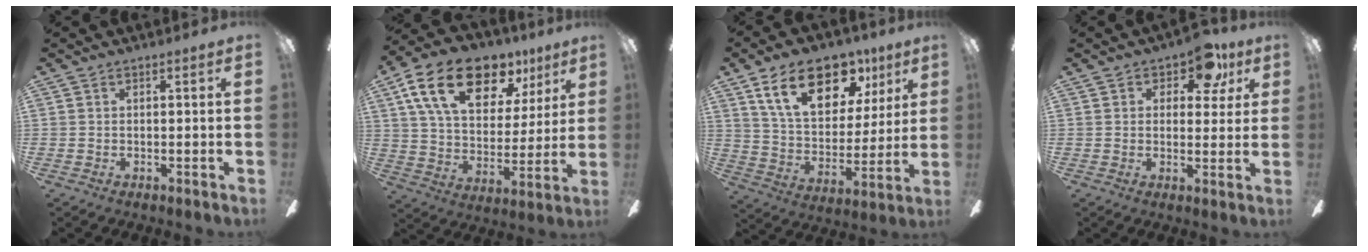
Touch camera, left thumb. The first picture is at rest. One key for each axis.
{"total": 21.3, "fx": 11.9, "fy": 12.1, "fz": 12.9, "tx": -0.225, "ty": -0.048, "tz": 0.212}
{"total": 21.2, "fx": 11.7, "fy": 12.1, "fz": 12.9, "tx": -0.208, "ty": -0.040, "tz": 0.205}
{"total": 9.2, "fx": 5.0, "fy": 5.3, "fz": 5.6, "tx": -0.066, "ty": -0.014, "tz": 0.084}